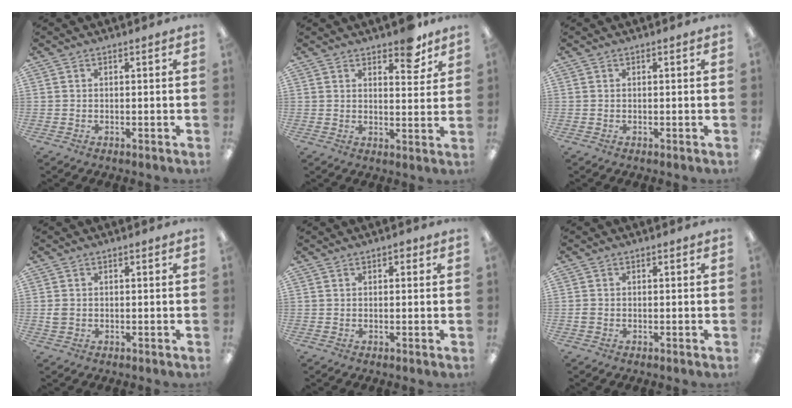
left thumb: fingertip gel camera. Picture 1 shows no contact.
{"total": 6.8, "force": [5.3, 2.8, 3.3], "torque": [-0.022, -0.035, 0.086]}
{"total": 0.0}
{"total": 1.8, "force": [-0.1, 1.6, 0.8], "torque": [-0.015, 0.005, -0.002]}
{"total": 1.4, "force": [0.8, 0.9, 0.8], "torque": [-0.009, 0.001, 0.011]}
{"total": 0.9, "force": [-0.3, 0.8, 0.4], "torque": [-0.007, 0.004, -0.007]}